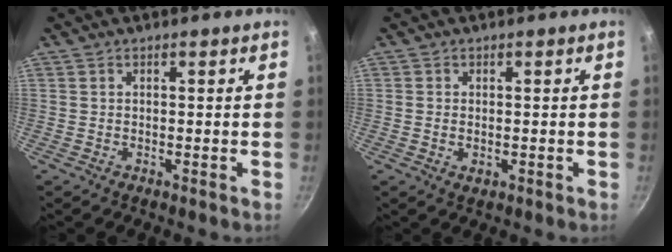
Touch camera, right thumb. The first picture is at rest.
{"total": 1.9, "force": [-0.3, 1.3, 1.4], "torque": [-0.022, -0.003, -0.004]}